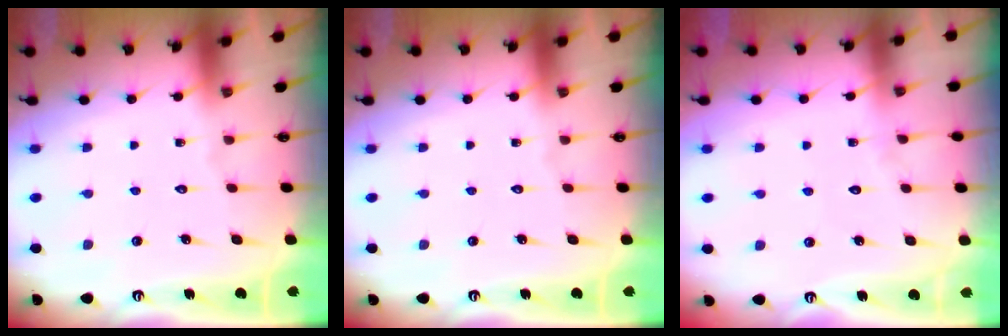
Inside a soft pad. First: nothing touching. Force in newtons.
{"total": 0.0}
{"total": 4.3, "press": 4.3, "slide": 0.4}